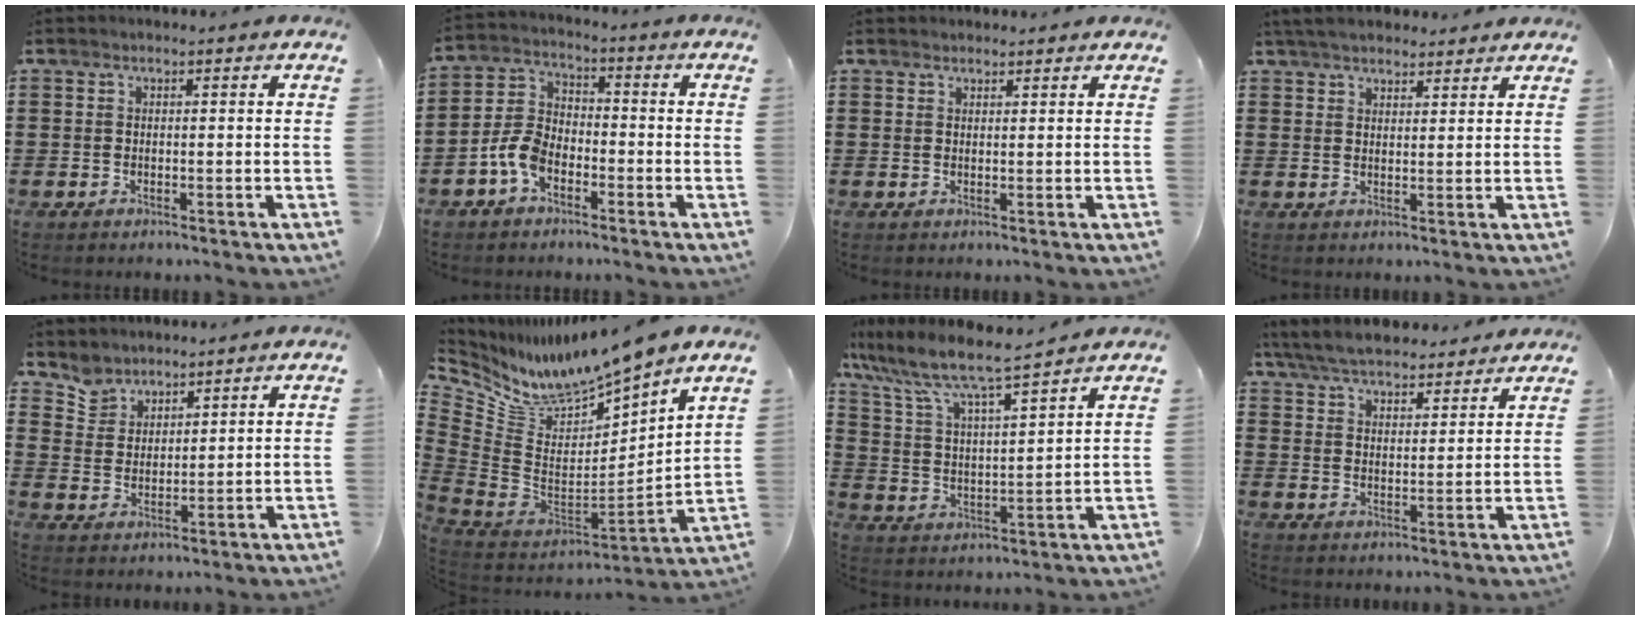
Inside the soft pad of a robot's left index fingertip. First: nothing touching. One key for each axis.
{"total": 5.8, "fx": -3.1, "fy": 3.4, "fz": 3.6, "tx": -0.105, "ty": 0.003, "tz": -0.069}
{"total": 1.4, "fx": 1.3, "fy": 0.4, "fz": 0.1, "tx": -0.003, "ty": 0.002, "tz": 0.026}
{"total": 4.1, "fx": 3.8, "fy": 1.0, "fz": 1.2, "tx": -0.033, "ty": -0.001, "tz": 0.072}
{"total": 4.9, "fx": 4.2, "fy": 2.4, "fz": 0.0, "tx": -0.021, "ty": -0.007, "tz": 0.081}
{"total": 8.5, "fx": 8.0, "fy": 1.2, "fz": 2.4, "tx": -0.089, "ty": -0.075, "tz": 0.137}
{"total": 6.8, "fx": 6.0, "fy": 0.5, "fz": 3.1, "tx": -0.089, "ty": -0.036, "tz": 0.097}
{"total": 6.1, "fx": 5.9, "fy": 1.2, "fz": 1.4, "tx": -0.052, "ty": -0.019, "tz": 0.106}